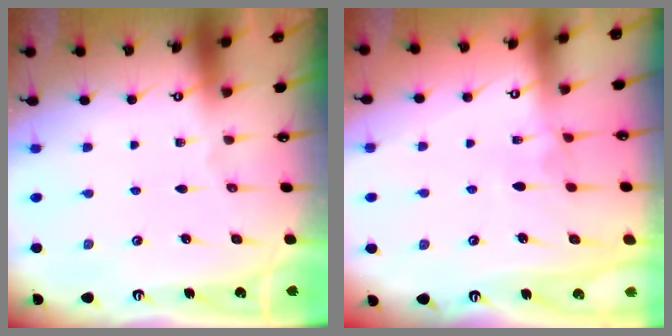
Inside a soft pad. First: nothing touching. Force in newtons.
{"total": 1.2, "press": 1.1, "slide": 0.5}